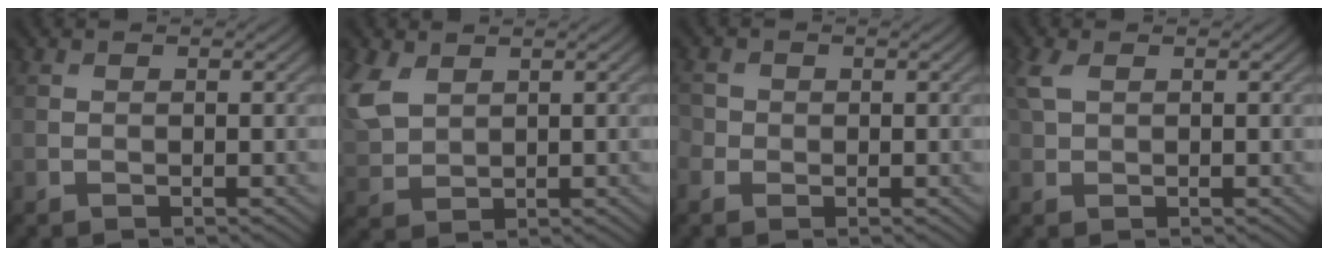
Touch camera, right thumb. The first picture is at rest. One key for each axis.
{"total": 7.0, "fx": 3.0, "fy": 4.5, "fz": 4.5, "tx": -0.151, "ty": 0.013, "tz": 0.068}
{"total": 1.8, "fx": -0.4, "fy": 1.7, "fz": 0.5, "tx": -0.013, "ty": -0.002, "tz": -0.012}
{"total": 3.1, "fx": 1.1, "fy": 2.0, "fz": 2.1, "tx": -0.062, "ty": 0.008, "tz": 0.023}